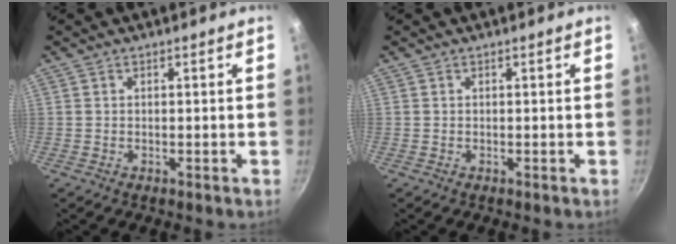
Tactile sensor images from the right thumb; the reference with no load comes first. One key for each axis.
{"total": 0.0}